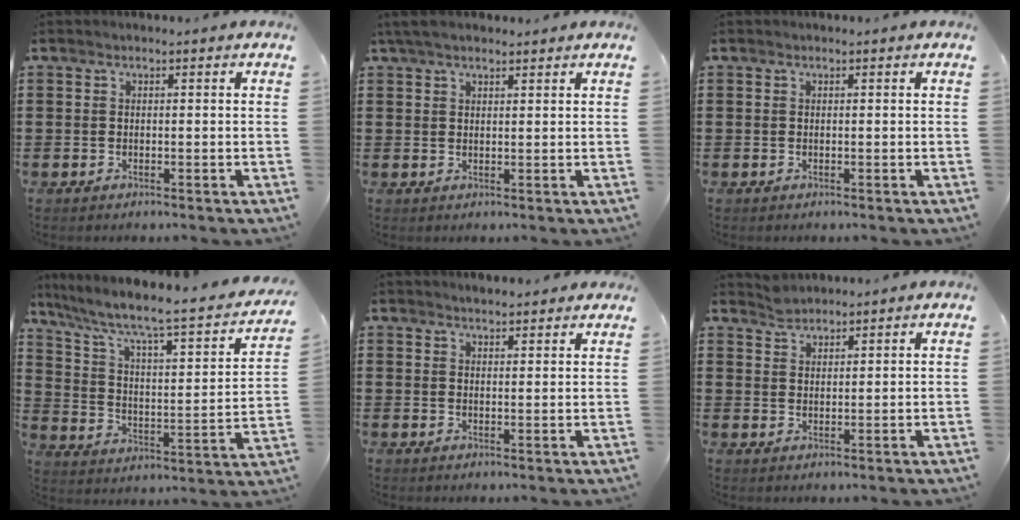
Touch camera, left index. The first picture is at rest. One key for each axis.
{"total": 3.0, "fx": 2.3, "fy": 0.8, "fz": 1.8, "tx": -0.040, "ty": 0.006, "tz": 0.044}
{"total": 0.0}
{"total": 5.6, "fx": 3.5, "fy": 1.0, "fz": 4.2, "tx": -0.100, "ty": -0.036, "tz": 0.046}
{"total": 2.0, "fx": 2.0, "fy": 0.2, "fz": 0.2, "tx": -0.008, "ty": 0.001, "tz": 0.038}
{"total": 2.2, "fx": 2.2, "fy": 0.5, "fz": 0.0, "tx": -0.007, "ty": 0.002, "tz": 0.043}